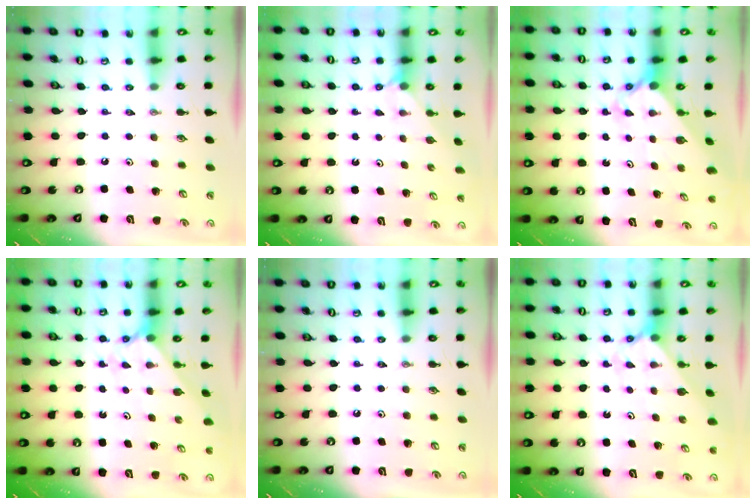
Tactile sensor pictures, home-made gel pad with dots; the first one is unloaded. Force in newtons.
{"total": 2.1, "press": 2.1, "slide": 0.1}
{"total": 2.4, "press": 2.4, "slide": 0.3}
{"total": 1.9, "press": 1.9, "slide": 0.2}
{"total": 0.0}
{"total": 2.4, "press": 2.4, "slide": 0.2}